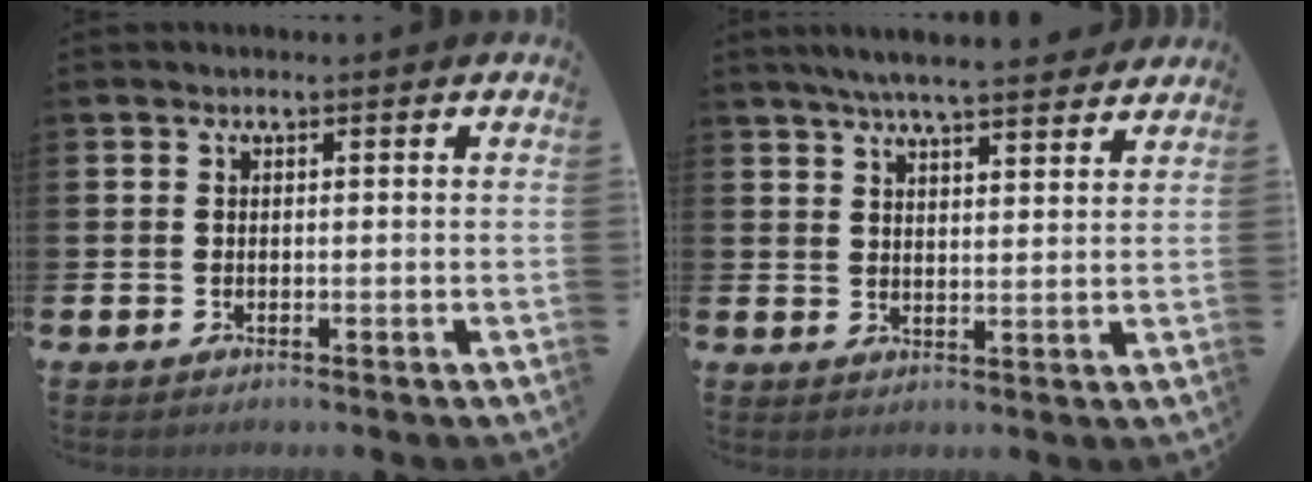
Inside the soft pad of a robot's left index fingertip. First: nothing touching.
{"total": 6.0, "force": [5.7, 0.2, 1.8], "torque": [-0.046, -0.027, 0.101]}